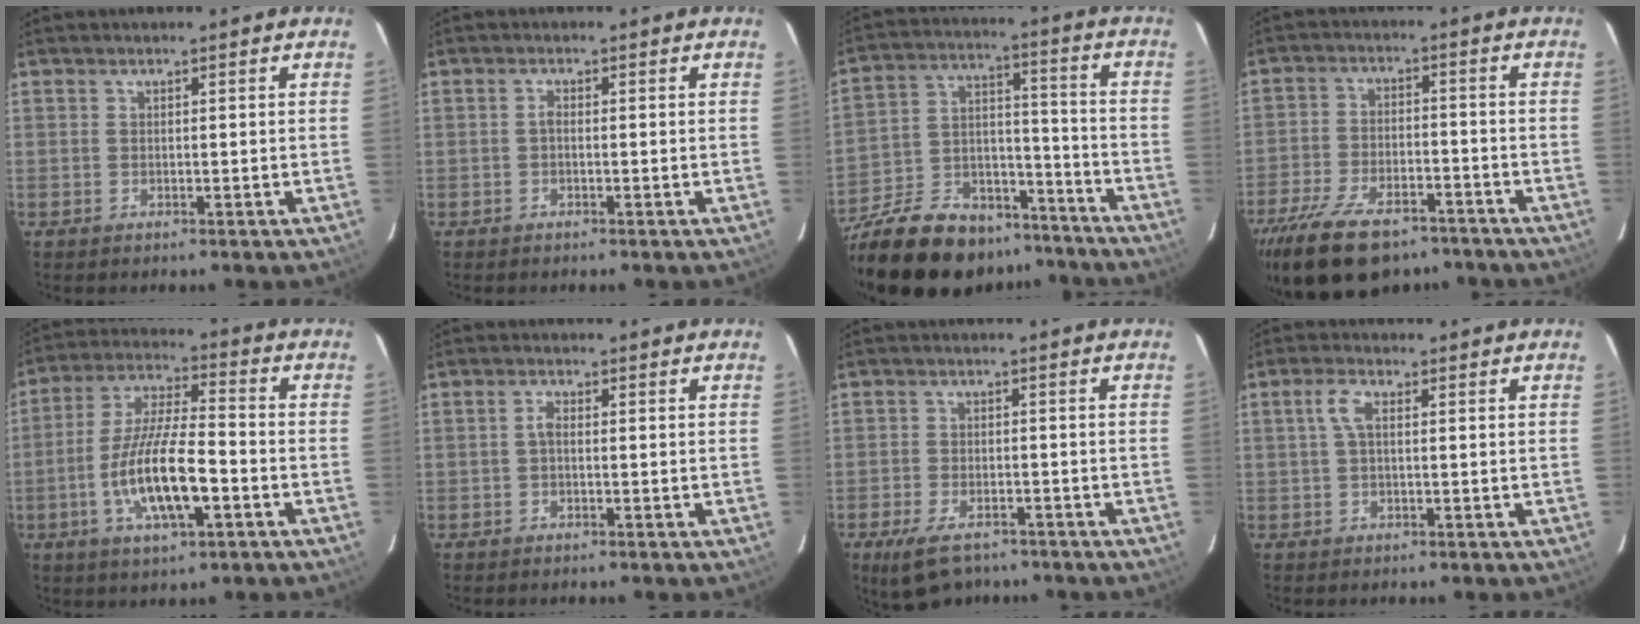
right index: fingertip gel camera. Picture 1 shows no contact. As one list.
[{"total": 0.8, "force": [-0.3, 0.3, 0.7], "torque": [-0.013, 0.005, -0.007]}, {"total": 28.6, "force": [-20.8, 13.9, 14.0], "torque": [-0.307, 0.009, -0.317]}, {"total": 18.3, "force": [-13.1, 8.4, 9.6], "torque": [-0.210, -0.022, -0.211]}, {"total": 14.2, "force": [-4.8, 3.8, 12.8], "torque": [-0.260, -0.009, -0.086]}, {"total": 1.3, "force": [-0.2, 0.6, 1.2], "torque": [-0.025, 0.006, -0.007]}, {"total": 8.9, "force": [-6.4, 4.1, 4.7], "torque": [-0.111, -0.013, -0.106]}, {"total": 3.0, "force": [0.5, 1.1, 2.8], "torque": [-0.060, 0.009, 0.009]}]